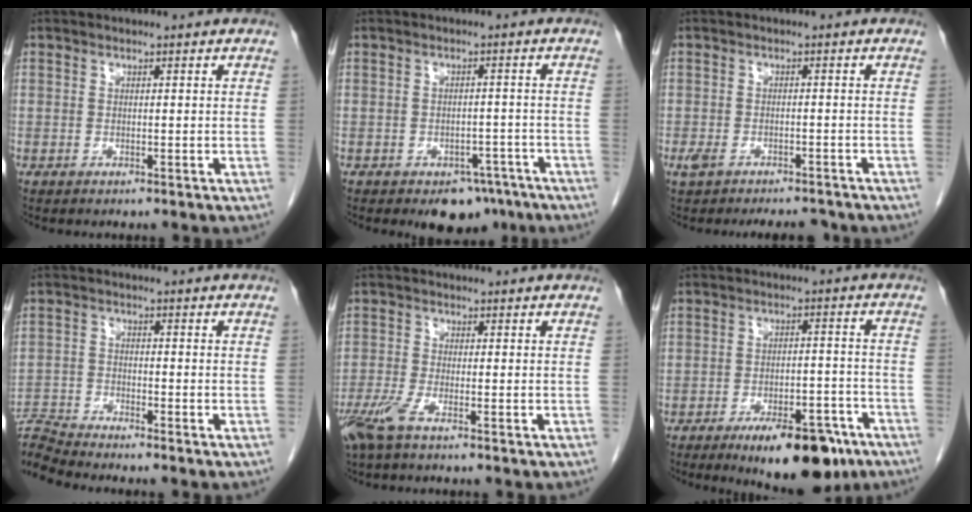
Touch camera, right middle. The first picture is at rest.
{"total": 5.5, "force": [-4.0, 2.9, 2.3], "torque": [-0.022, 0.004, -0.051]}
{"total": 7.2, "force": [-5.8, 2.7, 3.2], "torque": [-0.052, 0.008, -0.081]}
{"total": 5.9, "force": [-5.6, -1.8, 0.1], "torque": [-0.013, -0.002, -0.109]}
{"total": 3.9, "force": [-2.5, 0.4, 3.0], "torque": [-0.068, -0.012, -0.055]}
{"total": 12.2, "force": [-8.2, 3.9, 8.2], "torque": [-0.106, -0.001, -0.119]}